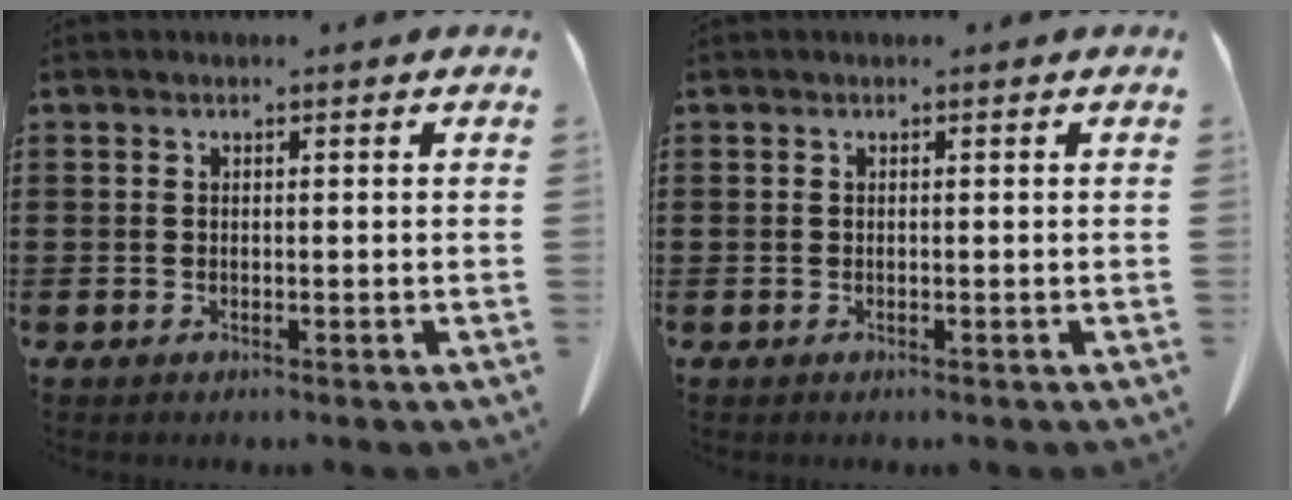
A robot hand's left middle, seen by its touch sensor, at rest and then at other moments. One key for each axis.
{"total": 0.0}